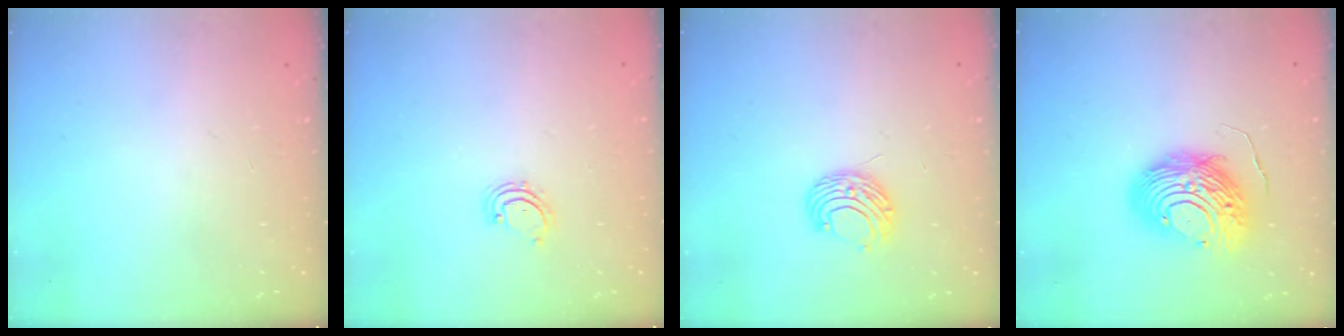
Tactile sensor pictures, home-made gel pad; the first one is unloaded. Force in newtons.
{"total": 2.6, "press": 2.6, "slide": 0.3}
{"total": 8.0, "press": 7.9, "slide": 0.6}
{"total": 12.2, "press": 12.2, "slide": 1.2}